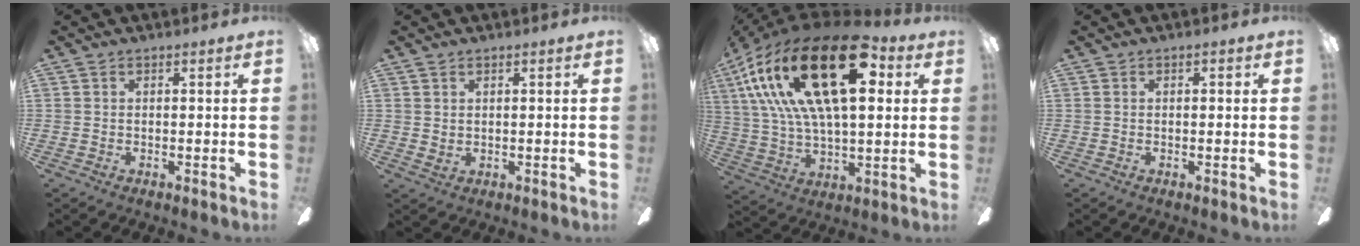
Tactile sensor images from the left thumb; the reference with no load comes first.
{"total": 1.4, "force": [0.9, 0.7, 0.8], "torque": [-0.017, 0.002, 0.017]}
{"total": 31.7, "force": [12.1, 14.8, 25.3], "torque": [-0.470, -0.047, 0.196]}
{"total": 0.8, "force": [0.1, 0.3, 0.7], "torque": [-0.017, 0.004, 0.000]}